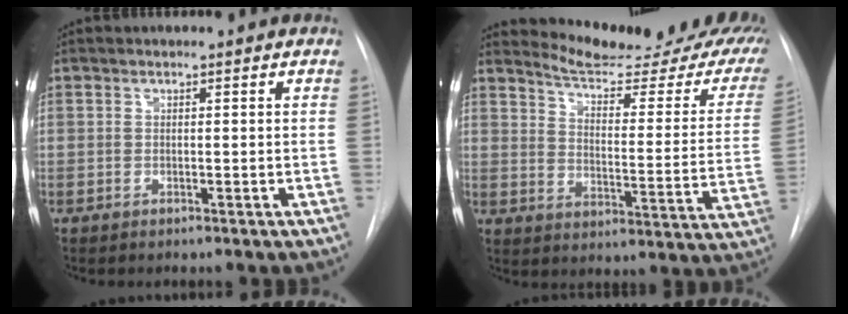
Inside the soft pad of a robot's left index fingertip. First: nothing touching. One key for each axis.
{"total": 19.6, "fx": 17.9, "fy": 2.7, "fz": 7.5, "tx": -0.088, "ty": -0.092, "tz": 0.211}